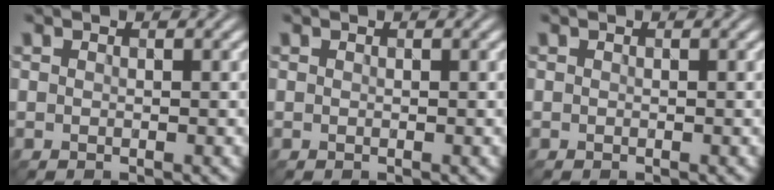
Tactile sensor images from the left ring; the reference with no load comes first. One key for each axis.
{"total": 0.0}
{"total": 0.0}